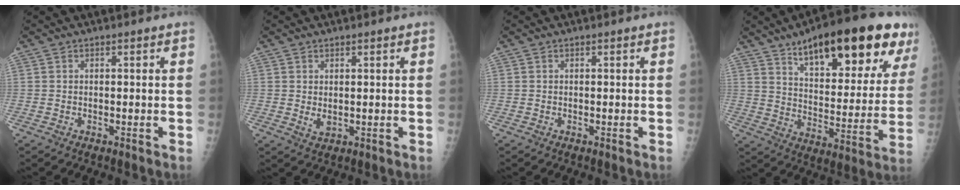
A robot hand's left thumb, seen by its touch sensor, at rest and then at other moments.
{"total": 2.5, "force": [0.6, 1.3, 2.1], "torque": [-0.031, -0.011, 0.016]}
{"total": 0.0}
{"total": 25.9, "force": [15.2, 8.6, 19.1], "torque": [-0.236, -0.039, 0.224]}